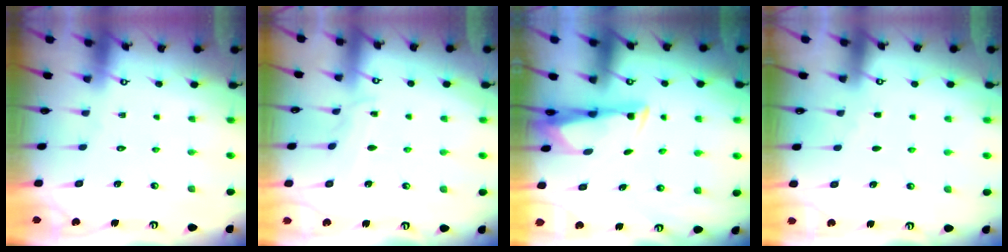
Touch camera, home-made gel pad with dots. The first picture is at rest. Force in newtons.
{"total": 5.0, "press": 5.0, "slide": 0.6}
{"total": 2.9, "press": 2.7, "slide": 0.8}
{"total": 1.2, "press": 1.2, "slide": 0.3}